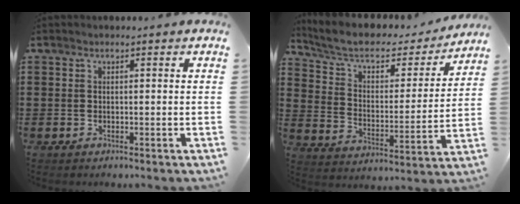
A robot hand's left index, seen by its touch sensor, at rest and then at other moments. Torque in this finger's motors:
{"motor_torque": [0.99, -1.14, 0.16, 0.10]}